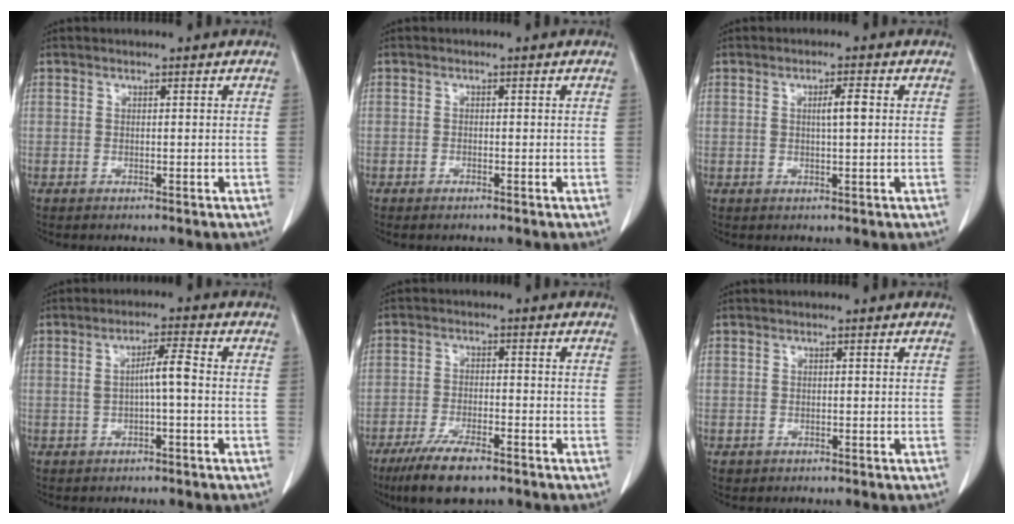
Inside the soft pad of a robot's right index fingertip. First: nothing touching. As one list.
[{"total": 0.6, "force": [-0.5, 0.2, 0.3], "torque": [-0.009, -0.001, -0.005]}, {"total": 2.6, "force": [0.5, 0.3, 2.5], "torque": [-0.043, 0.002, 0.012]}, {"total": 3.8, "force": [-0.1, 0.3, 3.8], "torque": [-0.064, 0.009, 0.002]}, {"total": 8.2, "force": [-5.8, 2.1, 5.4], "torque": [-0.099, -0.014, -0.099]}, {"total": 0.9, "force": [-0.2, 0.9, 0.0], "torque": [0.001, 0.007, -0.003]}]